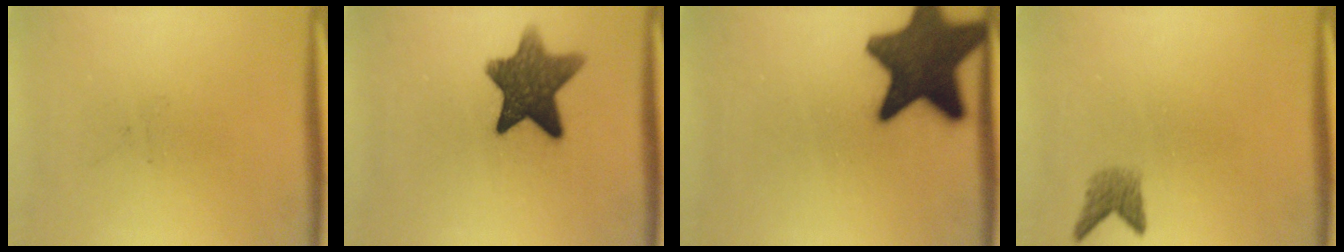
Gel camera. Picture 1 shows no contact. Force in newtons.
{"total": 11.0}
{"total": 16.3}
{"total": 2.0}